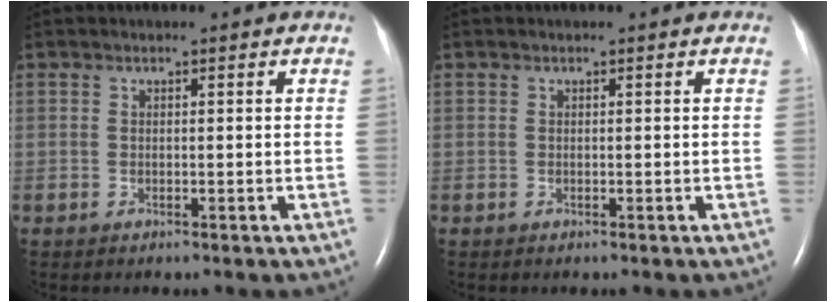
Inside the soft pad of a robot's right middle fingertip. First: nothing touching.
{"total": 0.0}